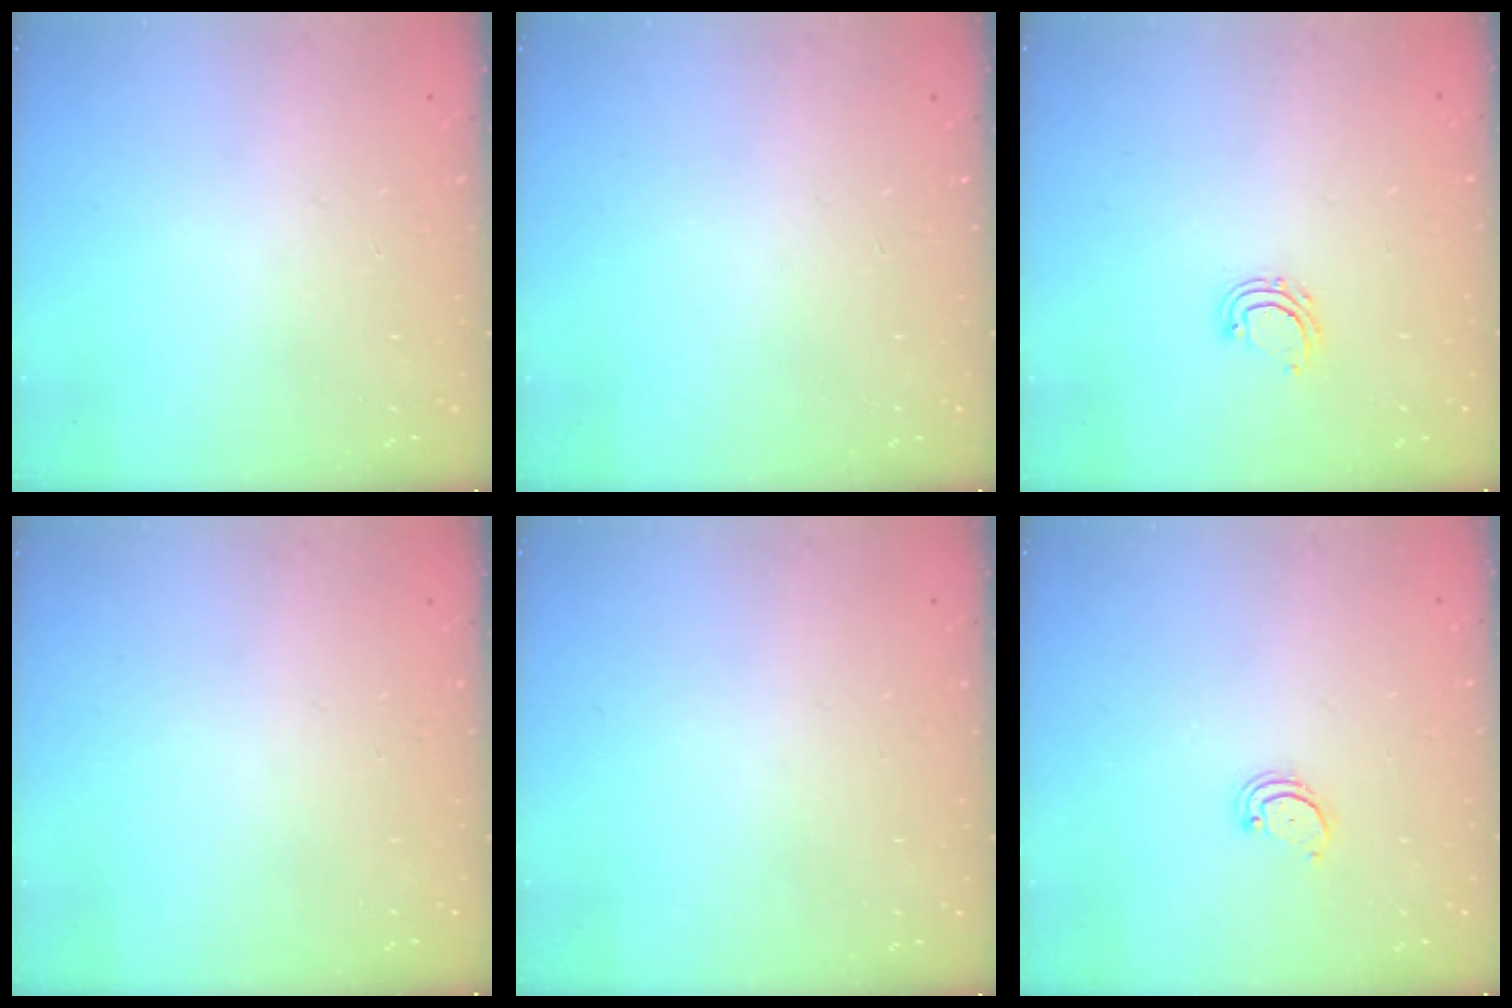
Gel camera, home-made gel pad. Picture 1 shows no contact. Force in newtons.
{"total": 0.0}
{"total": 5.7, "press": 5.7, "slide": 0.6}
{"total": 0.0}
{"total": 0.0}
{"total": 2.6, "press": 2.5, "slide": 0.5}